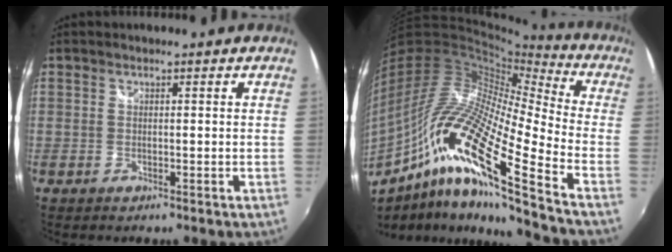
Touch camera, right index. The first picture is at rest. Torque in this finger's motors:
{"motor_torque": [0.59, -0.86, 0.41, 0.11]}